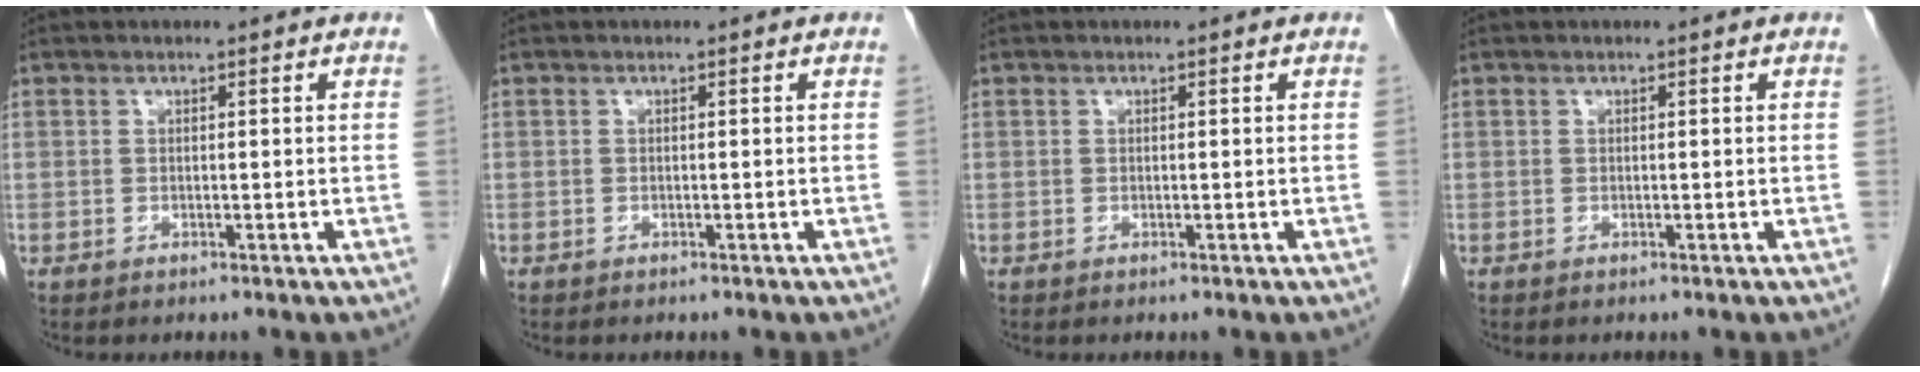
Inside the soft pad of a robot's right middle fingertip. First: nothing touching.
{"total": 0.0}
{"total": 0.0}
{"total": 0.0}